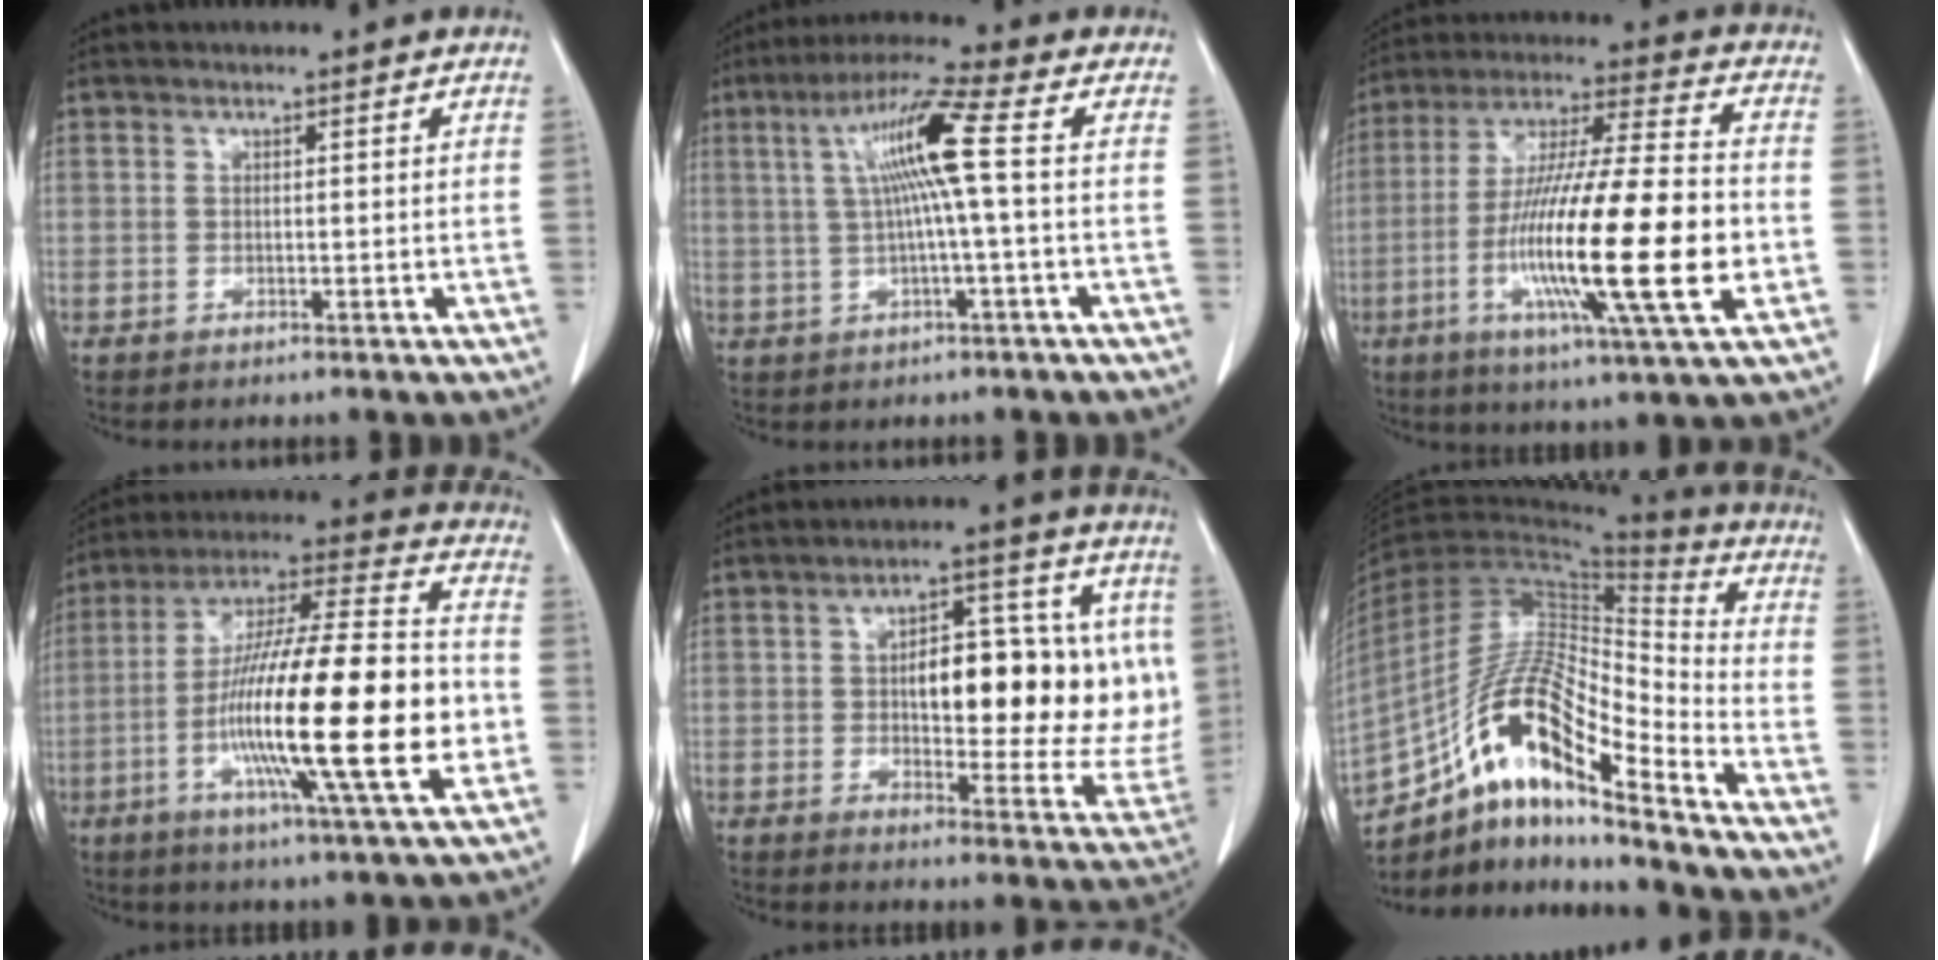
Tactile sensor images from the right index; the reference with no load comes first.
{"total": 9.0, "force": [1.4, -0.9, 8.8], "torque": [-0.167, 0.017, 0.028]}
{"total": 22.4, "force": [-5.1, 1.3, 21.8], "torque": [-0.393, -0.022, -0.088]}
{"total": 24.8, "force": [-5.2, 1.8, 24.2], "torque": [-0.410, -0.015, -0.094]}
{"total": 18.4, "force": [2.0, 7.9, 16.5], "torque": [-0.219, 0.017, 0.035]}
{"total": 16.5, "force": [-10.6, 2.9, 12.2], "torque": [-0.231, 0.024, -0.185]}